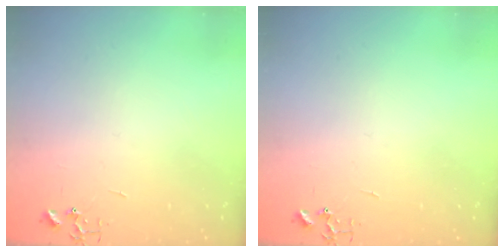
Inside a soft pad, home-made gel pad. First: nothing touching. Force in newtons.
{"total": 0.0}